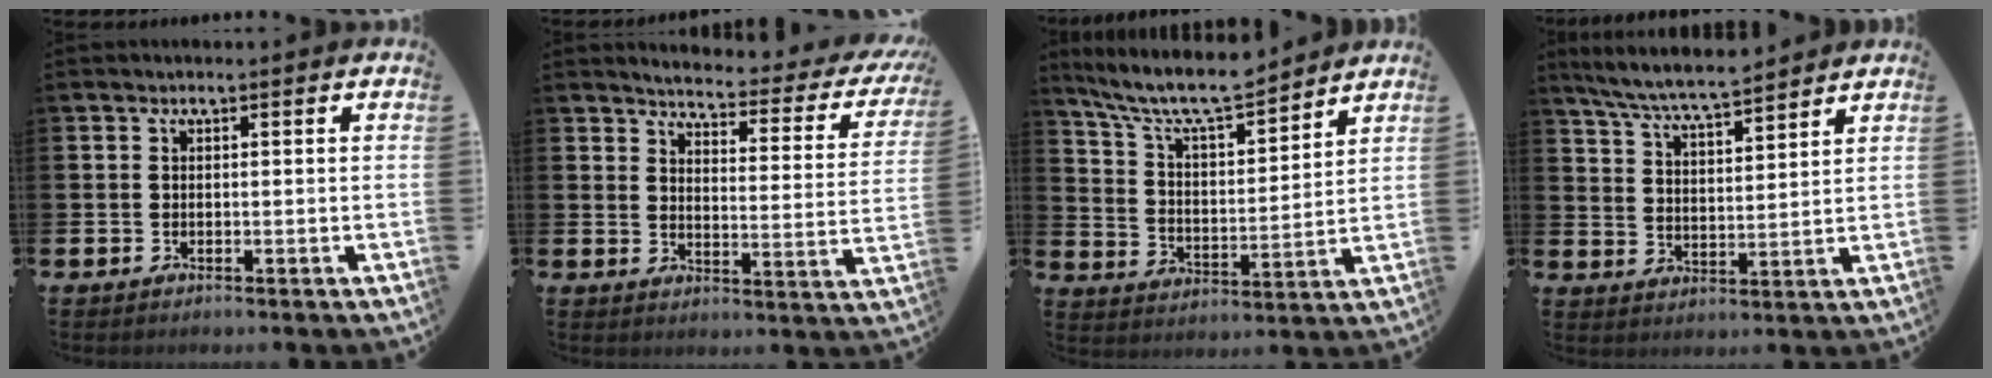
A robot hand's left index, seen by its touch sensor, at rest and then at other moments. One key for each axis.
{"total": 3.4, "fx": 3.2, "fy": 0.6, "fz": 1.0, "tx": -0.034, "ty": -0.033, "tz": 0.044}
{"total": 8.9, "fx": 8.2, "fy": 1.4, "fz": 3.2, "tx": -0.099, "ty": -0.048, "tz": 0.145}
{"total": 7.0, "fx": 6.7, "fy": 0.4, "fz": 2.0, "tx": -0.064, "ty": -0.036, "tz": 0.119}